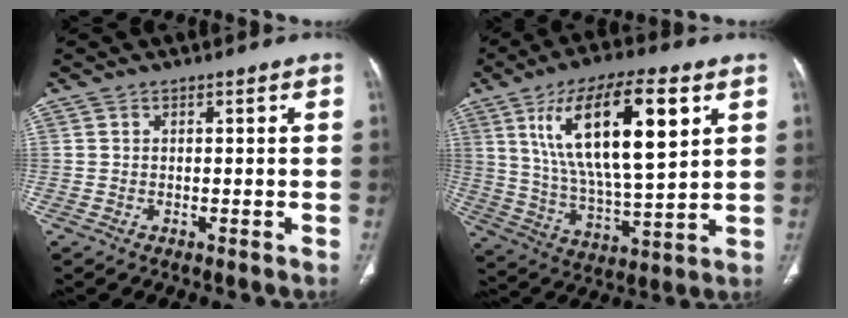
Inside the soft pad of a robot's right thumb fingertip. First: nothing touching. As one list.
[{"total": 21.5, "force": [8.0, 7.2, 18.7], "torque": [-0.316, -0.023, 0.143]}]